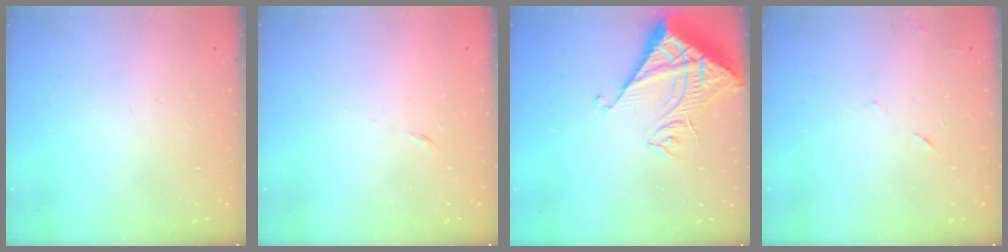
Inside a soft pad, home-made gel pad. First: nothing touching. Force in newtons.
{"total": 3.8, "press": 3.7, "slide": 0.9}
{"total": 11.6, "press": 11.5, "slide": 1.4}
{"total": 3.9, "press": 3.8, "slide": 0.9}